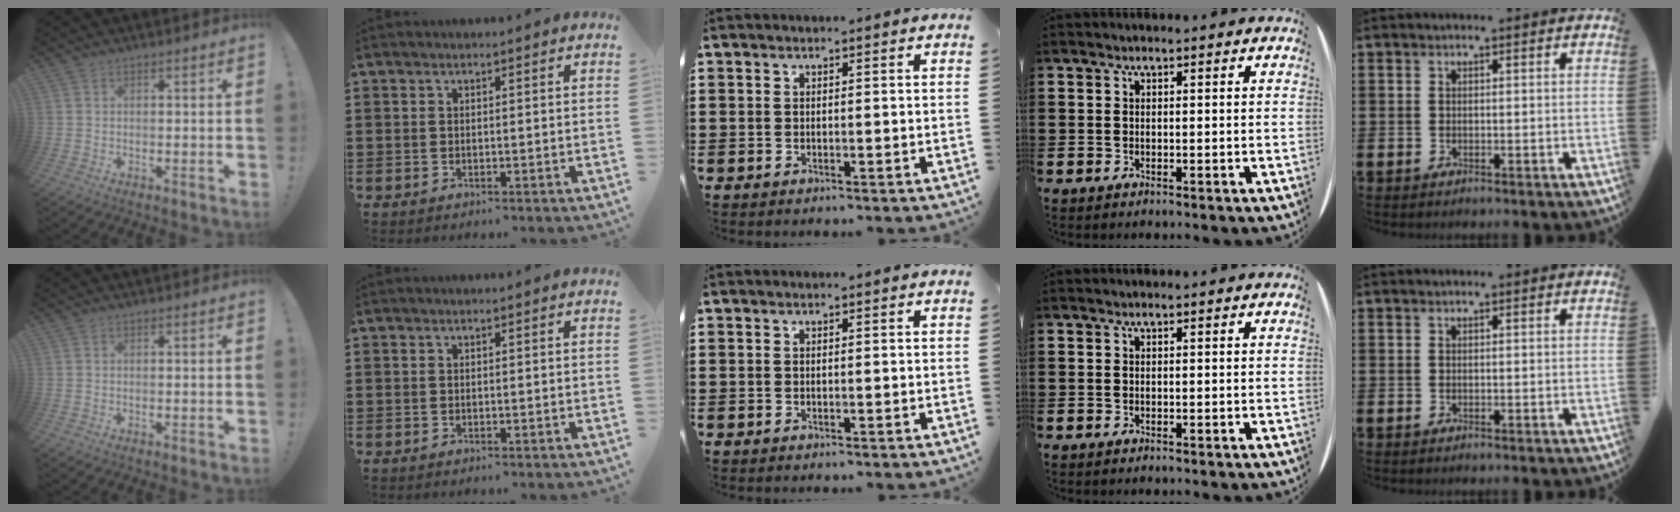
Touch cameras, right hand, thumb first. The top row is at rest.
{}